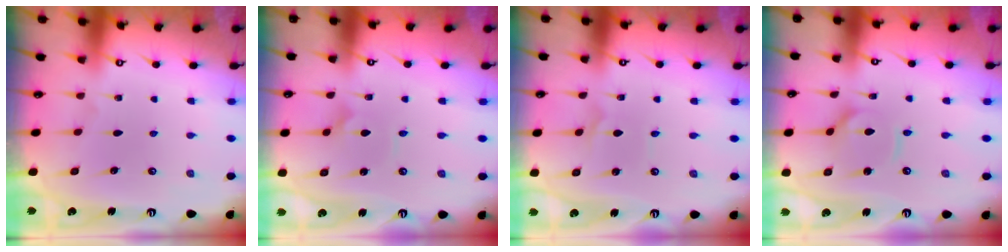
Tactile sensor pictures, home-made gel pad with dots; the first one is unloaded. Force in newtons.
{"total": 2.3, "press": 2.3, "slide": 0.2}
{"total": 1.1, "press": 1.1, "slide": 0.1}
{"total": 5.9, "press": 5.9, "slide": 0.7}